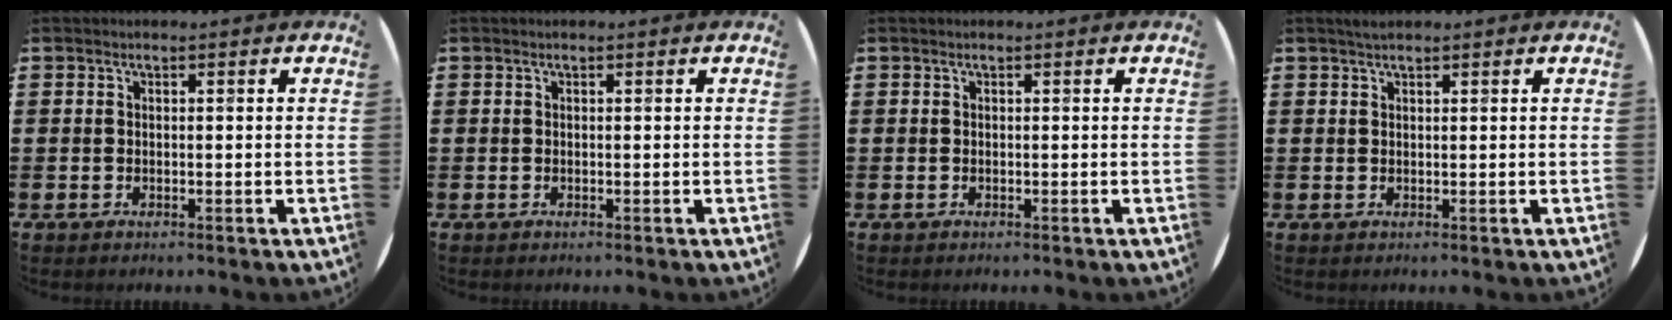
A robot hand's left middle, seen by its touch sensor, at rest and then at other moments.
{"total": 0.0}
{"total": 0.0}
{"total": 1.0, "force": [0.9, 0.2, 0.5], "torque": [-0.010, 0.002, 0.016]}